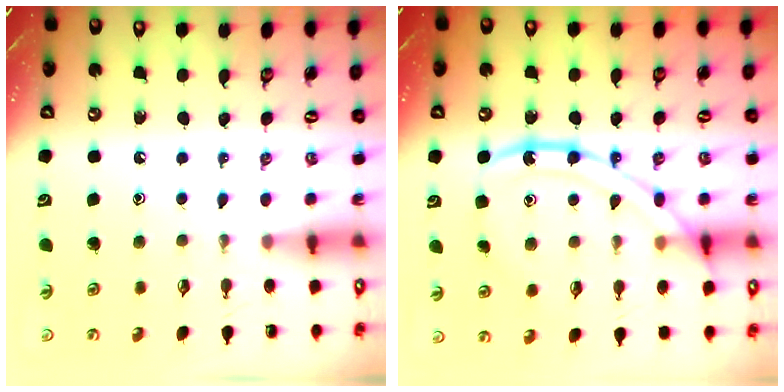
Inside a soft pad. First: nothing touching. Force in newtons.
{"total": 15.9, "press": 15.9, "slide": 1.5}